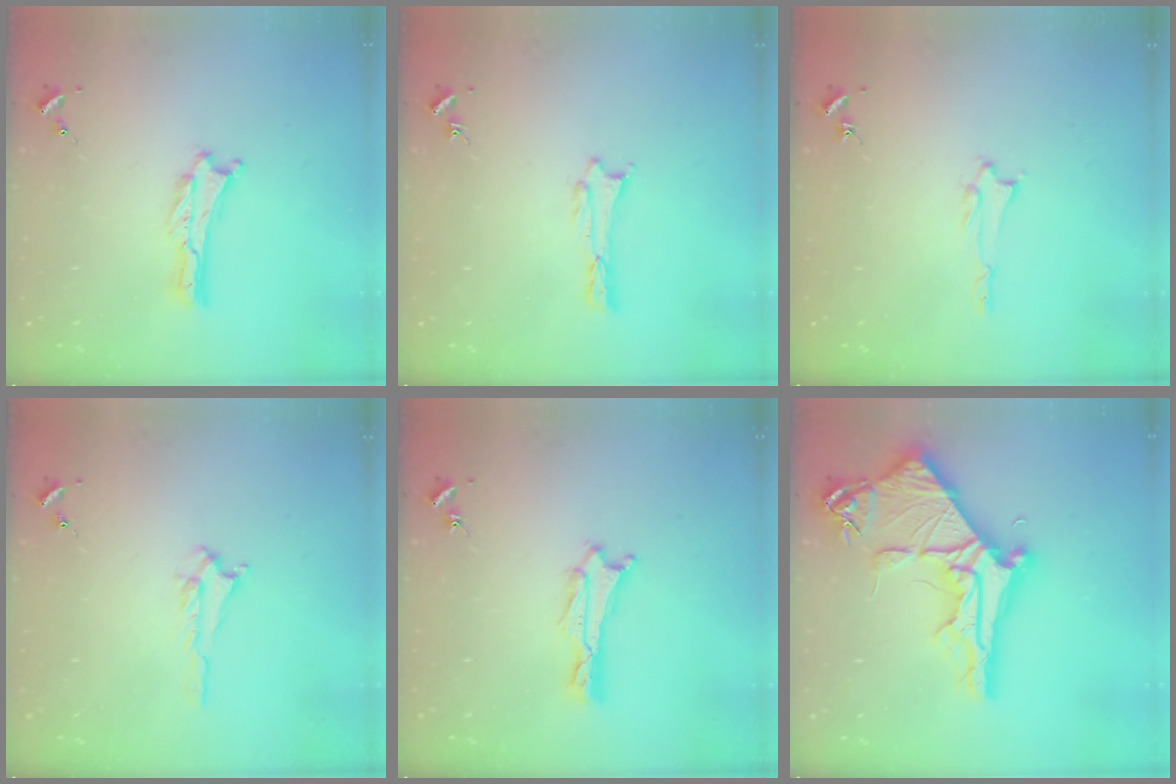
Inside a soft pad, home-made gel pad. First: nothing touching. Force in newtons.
{"total": 0.7, "press": 0.7, "slide": 0.1}
{"total": 1.2, "press": 1.2, "slide": 0.1}
{"total": 0.7, "press": 0.7, "slide": 0.2}
{"total": 1.0, "press": 1.0, "slide": 0.1}
{"total": 11.1, "press": 11.0, "slide": 1.3}